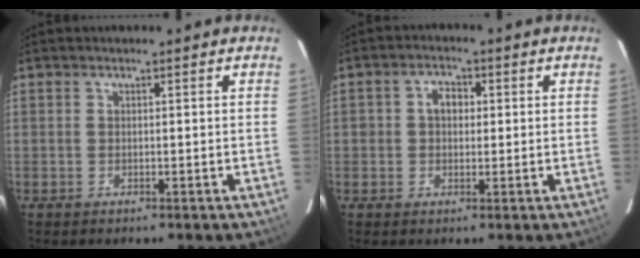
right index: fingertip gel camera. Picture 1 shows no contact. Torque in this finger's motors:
{"motor_torque": [0.07, 0.02, 0.11, 0.03]}